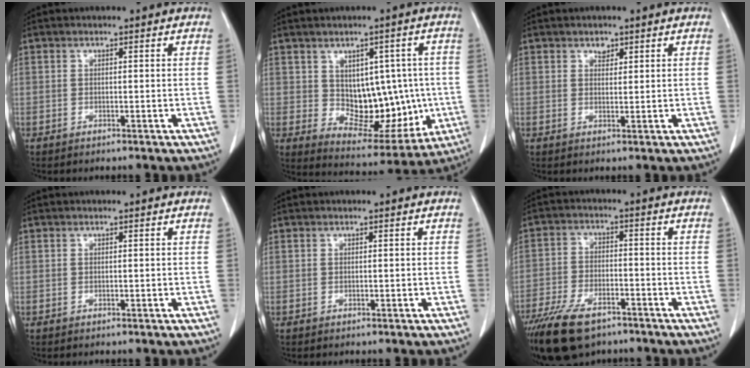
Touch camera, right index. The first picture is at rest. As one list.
[{"total": 13.8, "force": [-0.1, 8.4, 10.9], "torque": [-0.138, 0.024, 0.033]}, {"total": 2.0, "force": [1.2, 1.4, 0.8], "torque": [-0.016, 0.002, 0.023]}, {"total": 0.0}, {"total": 0.0}, {"total": 12.8, "force": [-8.8, 5.6, 7.5], "torque": [-0.148, -0.012, -0.151]}]